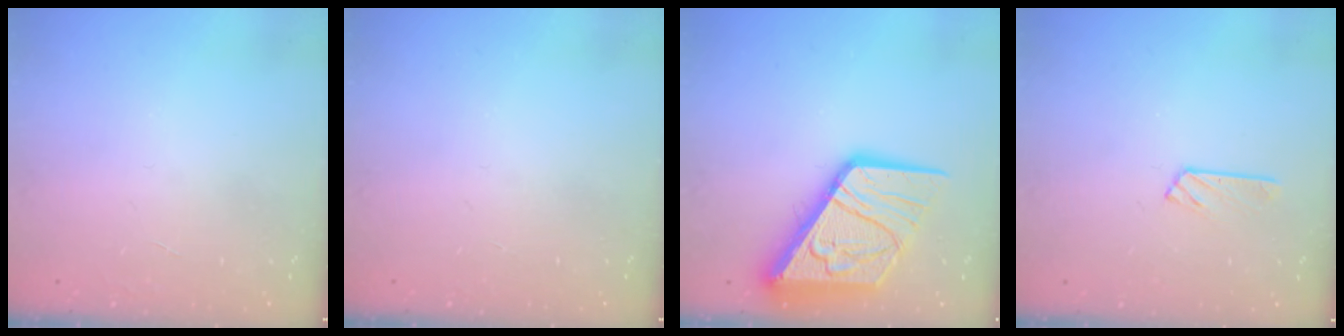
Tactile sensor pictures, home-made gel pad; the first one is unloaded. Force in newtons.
{"total": 0.0}
{"total": 17.9, "press": 17.8, "slide": 1.8}
{"total": 2.9, "press": 2.9, "slide": 0.3}